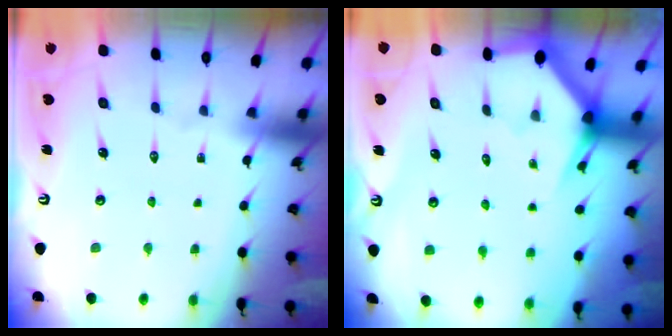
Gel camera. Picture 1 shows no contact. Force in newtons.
{"total": 2.6, "press": 2.6, "slide": 0.0}